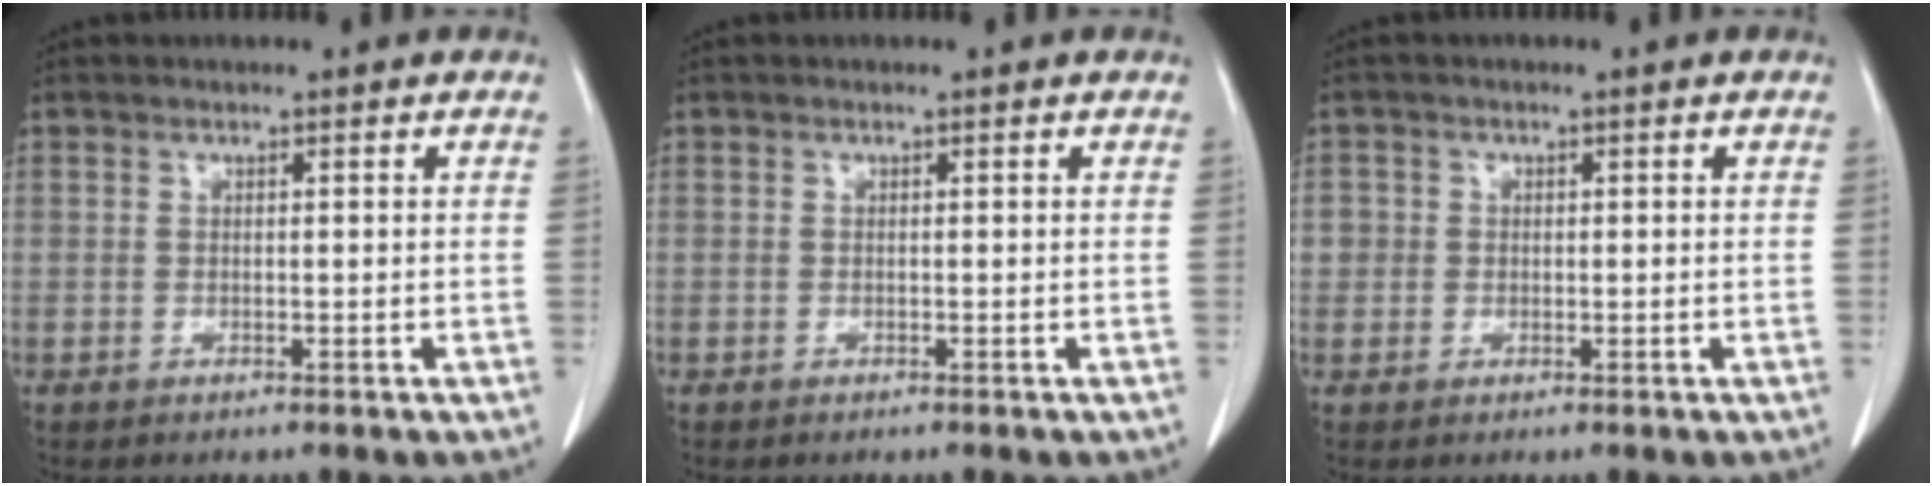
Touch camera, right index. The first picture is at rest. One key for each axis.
{"total": 0.0}
{"total": 2.3, "fx": 0.1, "fy": 2.2, "fz": 0.5, "tx": 0.000, "ty": 0.008, "tz": 0.003}